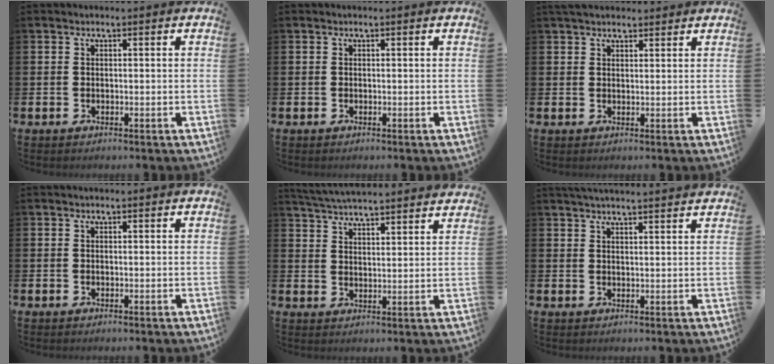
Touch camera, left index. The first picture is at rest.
{"total": 0.0}
{"total": 2.8, "force": [2.5, 0.9, 0.6], "torque": [-0.009, -0.004, 0.045]}
{"total": 0.0}
{"total": 5.1, "force": [5.1, 0.1, 0.4], "torque": [-0.025, -0.031, 0.090]}
{"total": 3.1, "force": [3.0, -0.5, 0.2], "torque": [-0.004, -0.015, 0.054]}